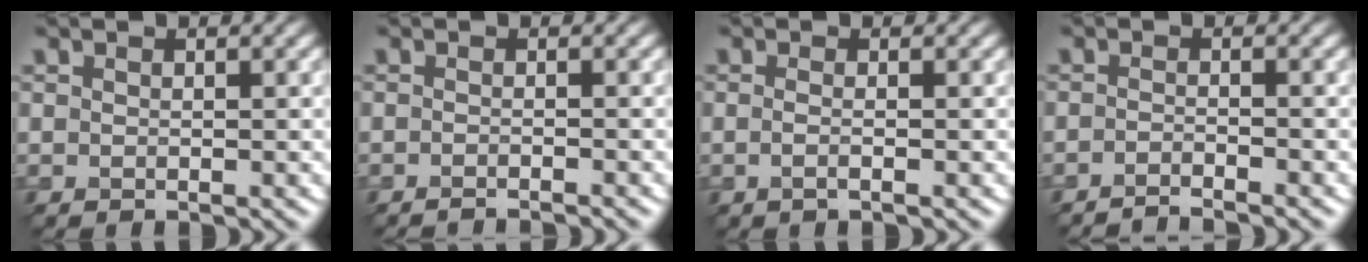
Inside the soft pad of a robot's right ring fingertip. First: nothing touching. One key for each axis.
{"total": 1.8, "fx": -1.5, "fy": 0.3, "fz": 1.0, "tx": 0.000, "ty": -0.001, "tz": -0.026}
{"total": 1.3, "fx": -0.2, "fy": 0.5, "fz": 1.1, "tx": -0.018, "ty": -0.007, "tz": -0.011}
{"total": 1.9, "fx": -1.7, "fy": 0.3, "fz": 0.9, "tx": -0.003, "ty": -0.003, "tz": -0.037}